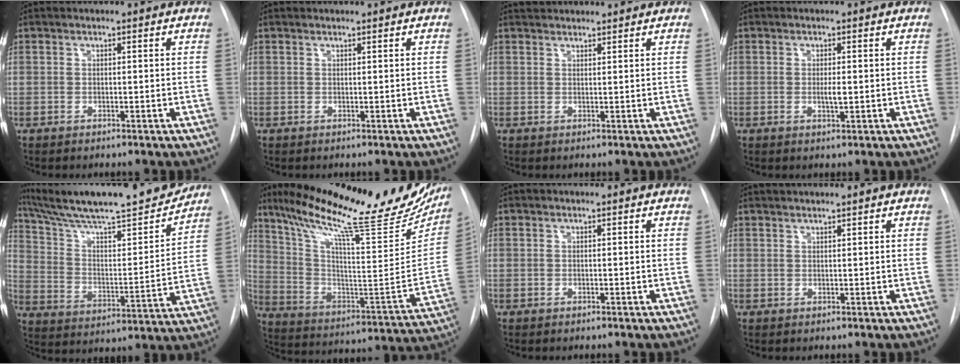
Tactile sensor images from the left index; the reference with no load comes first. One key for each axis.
{"total": 0.9, "fx": 0.9, "fy": -0.1, "fz": 0.1, "tx": -0.007, "ty": 0.011, "tz": 0.018}
{"total": 4.1, "fx": 3.9, "fy": 0.7, "fz": 0.8, "tx": -0.013, "ty": 0.037, "tz": 0.061}
{"total": 1.5, "fx": 0.0, "fy": 0.3, "fz": 1.5, "tx": -0.028, "ty": -0.002, "tz": 0.000}
{"total": 23.2, "fx": 20.7, "fy": 2.0, "fz": 10.2, "tx": -0.174, "ty": -0.022, "tz": 0.316}
{"total": 31.7, "fx": 24.8, "fy": 5.4, "fz": 19.0, "tx": -0.305, "ty": -0.036, "tz": 0.350}
{"total": 0.0}
{"total": 2.7, "fx": 2.5, "fy": -0.4, "fz": 1.0, "tx": -0.009, "ty": 0.024, "tz": 0.047}